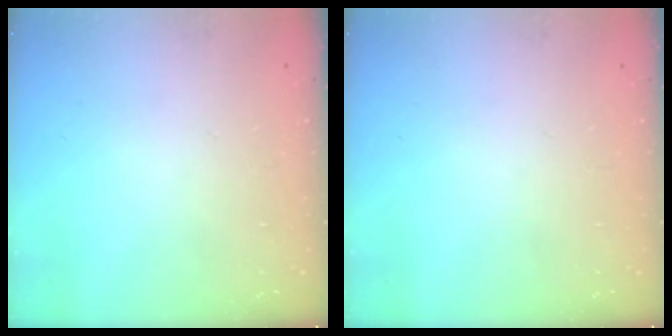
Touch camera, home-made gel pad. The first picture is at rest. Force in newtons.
{"total": 0.0}